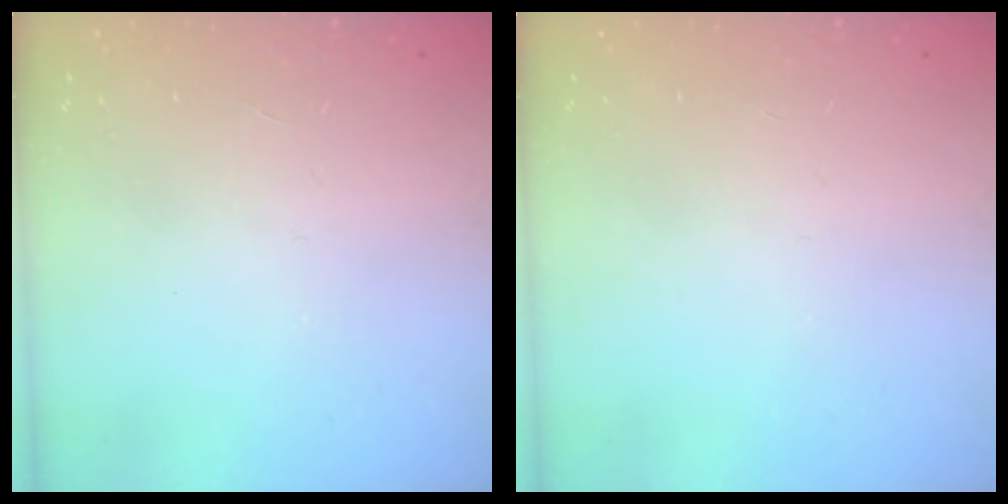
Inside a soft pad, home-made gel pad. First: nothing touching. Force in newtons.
{"total": 0.0}